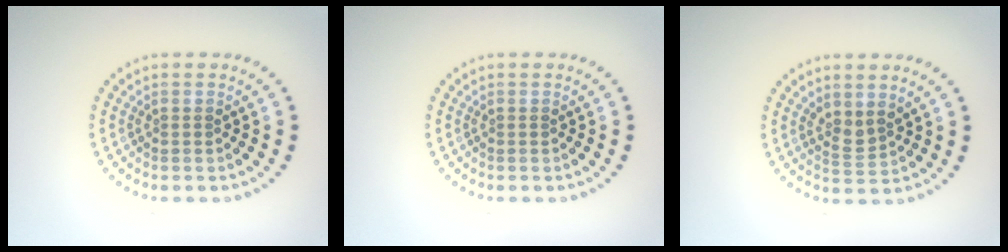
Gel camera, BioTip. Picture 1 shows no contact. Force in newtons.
{"total": 0.0}
{"total": 1.8, "press": 1.4, "slide": 1.2}